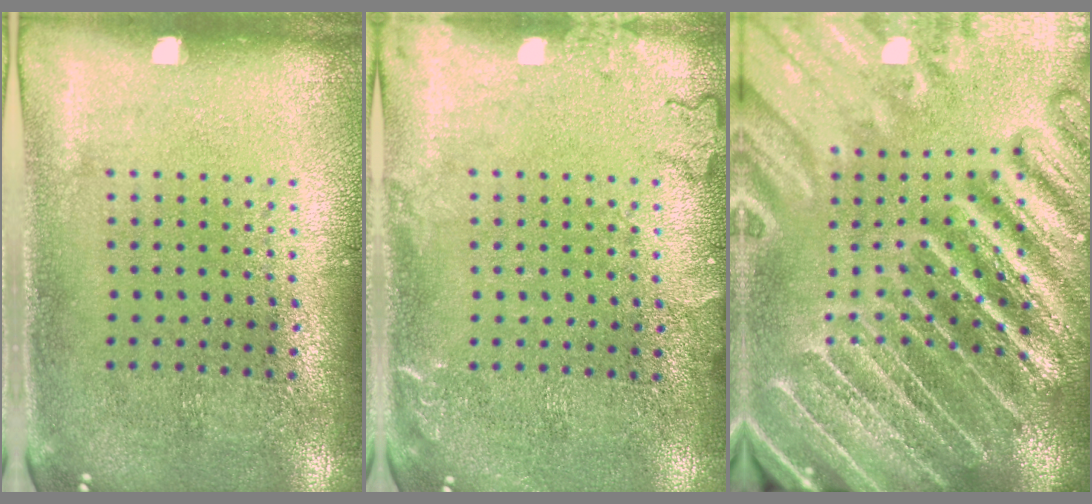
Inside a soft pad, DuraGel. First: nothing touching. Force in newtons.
{"total": 1.7, "press": 1.6, "slide": 0.3}
{"total": 5.5, "press": 4.8, "slide": 2.7}